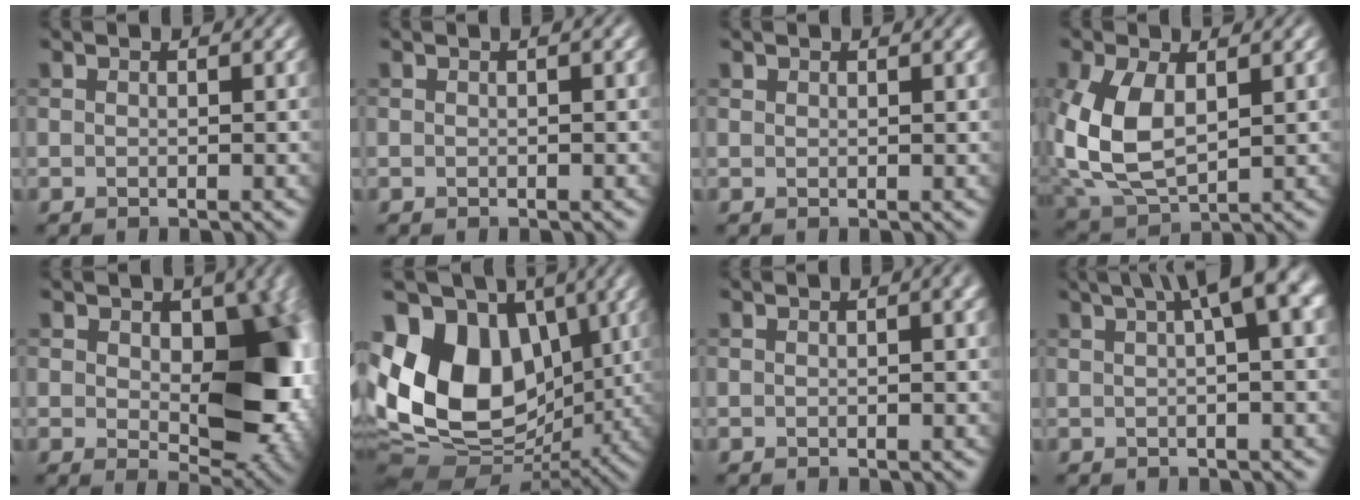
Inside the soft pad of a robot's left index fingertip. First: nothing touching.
{"total": 0.5, "force": [-0.1, 0.0, 0.5], "torque": [-0.011, 0.004, -0.002]}
{"total": 0.6, "force": [0.6, 0.0, 0.1], "torque": [-0.007, -0.002, 0.009]}
{"total": 7.5, "force": [0.5, 4.5, 6.0], "torque": [-0.152, -0.006, 0.014]}
{"total": 12.0, "force": [0.8, 7.4, 9.4], "torque": [-0.130, -0.019, 0.022]}
{"total": 15.8, "force": [1.0, 11.6, 10.6], "torque": [-0.208, 0.011, 0.022]}
{"total": 1.1, "force": [-0.1, 0.2, 1.1], "torque": [-0.017, 0.003, -0.003]}
{"total": 7.4, "force": [2.8, 2.2, 6.5], "torque": [-0.070, 0.030, 0.038]}